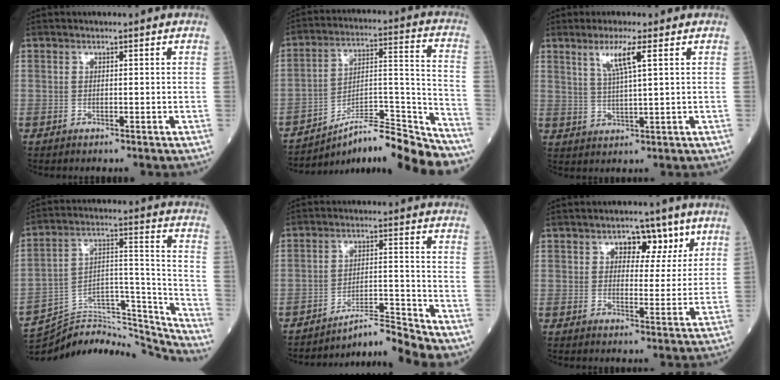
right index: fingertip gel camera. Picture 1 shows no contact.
{"total": 19.1, "force": [-16.8, 2.3, 8.8], "torque": [-0.101, 0.042, -0.265]}
{"total": 5.2, "force": [2.5, -0.2, 4.5], "torque": [-0.089, -0.001, 0.048]}
{"total": 21.8, "force": [-21.6, 1.2, 3.2], "torque": [-0.060, 0.045, -0.339]}
{"total": 6.3, "force": [-6.1, -1.5, 0.4], "torque": [-0.009, 0.012, -0.102]}
{"total": 6.0, "force": [3.1, 3.5, 3.7], "torque": [-0.038, 0.008, 0.041]}